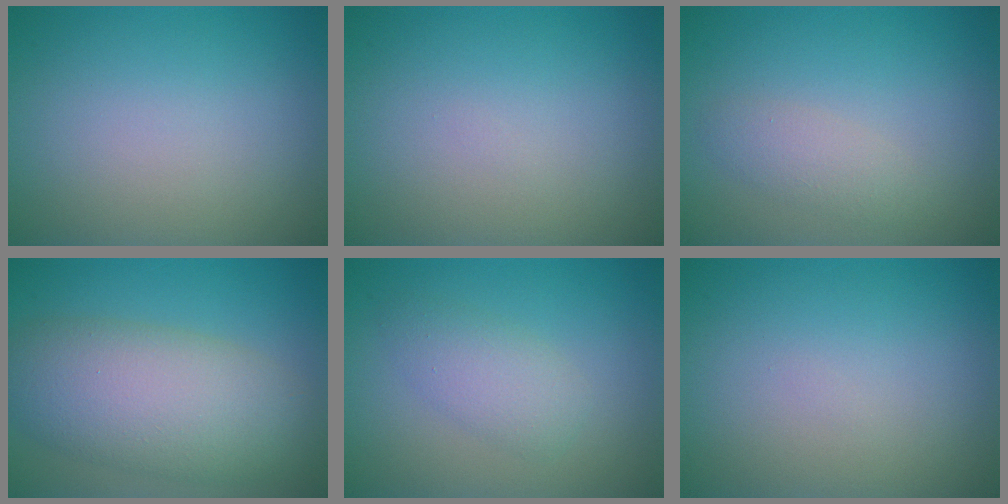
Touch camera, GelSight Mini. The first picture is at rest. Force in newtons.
{"total": 0.0}
{"total": 1.8, "press": 1.8, "slide": 0.2}
{"total": 8.5, "press": 8.5, "slide": 0.3}
{"total": 2.7, "press": 2.7, "slide": 0.1}
{"total": 0.0}